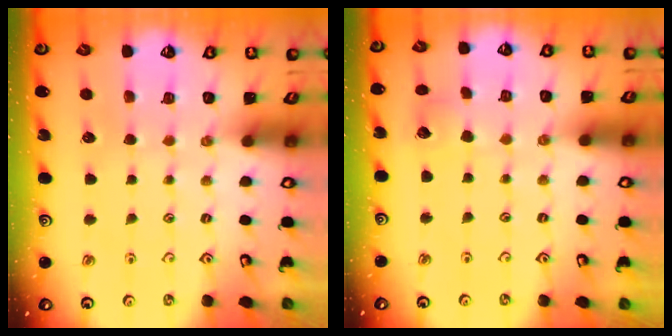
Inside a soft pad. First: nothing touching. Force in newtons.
{"total": 4.8, "press": 4.7, "slide": 0.7}